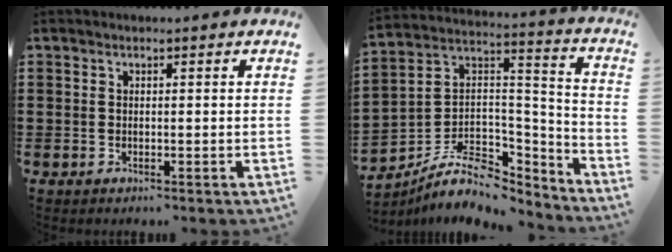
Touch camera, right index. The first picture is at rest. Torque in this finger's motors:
{"motor_torque": [0.29, -0.21, -0.67, -0.21]}